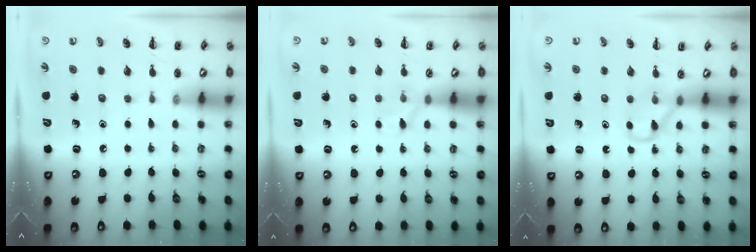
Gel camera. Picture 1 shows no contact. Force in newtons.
{"total": 4.4, "press": 4.1, "slide": 1.6}
{"total": 3.2, "press": 3.1, "slide": 1.0}